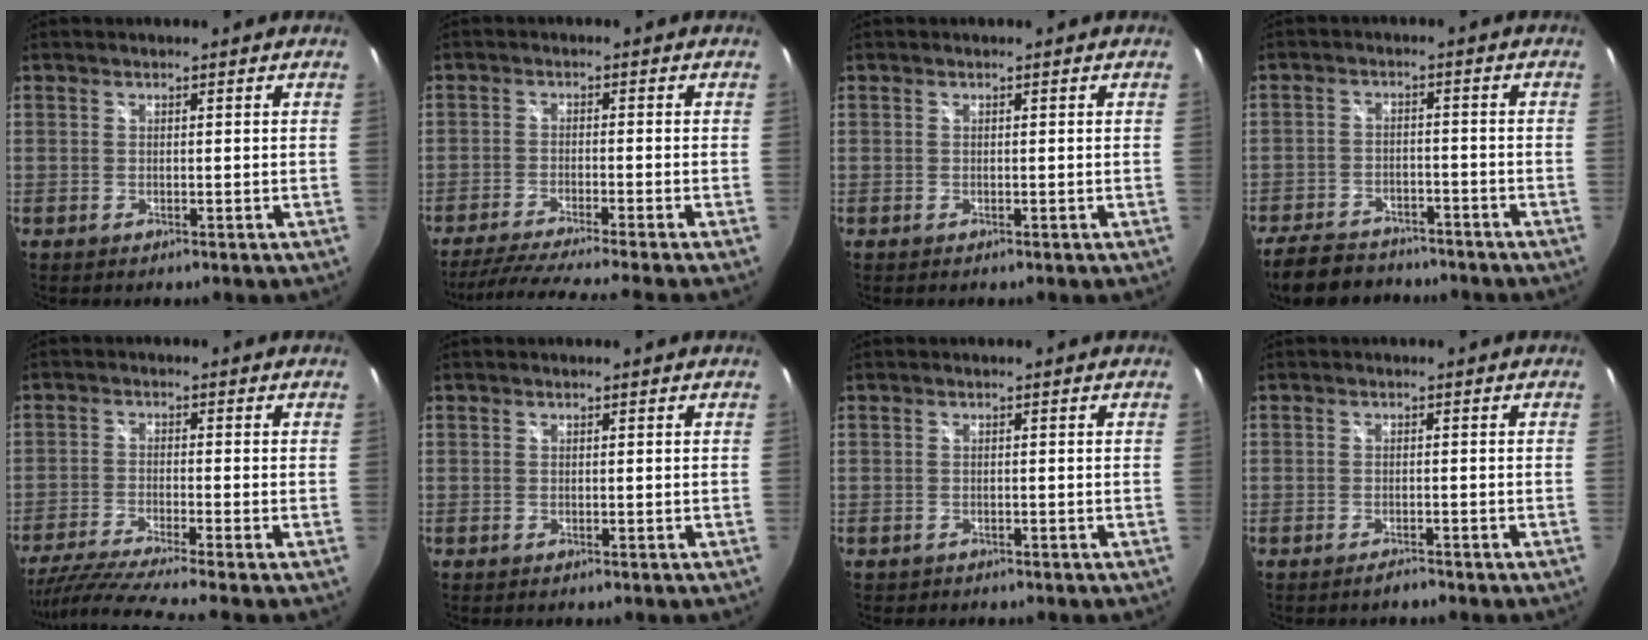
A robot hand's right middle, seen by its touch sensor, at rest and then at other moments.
{"total": 11.1, "force": [-9.8, -1.4, 5.1], "torque": [-0.110, -0.021, -0.162]}
{"total": 0.0}
{"total": 12.8, "force": [-10.4, 5.5, 4.8], "torque": [-0.127, -0.002, -0.159]}
{"total": 10.9, "force": [-9.0, -1.0, 6.1], "torque": [-0.131, -0.039, -0.156]}
{"total": 0.0}
{"total": 1.1, "force": [-0.8, 0.7, 0.2], "torque": [-0.009, 0.001, -0.010]}
{"total": 1.5, "force": [-1.4, 0.3, 0.5], "torque": [-0.013, 0.001, -0.021]}